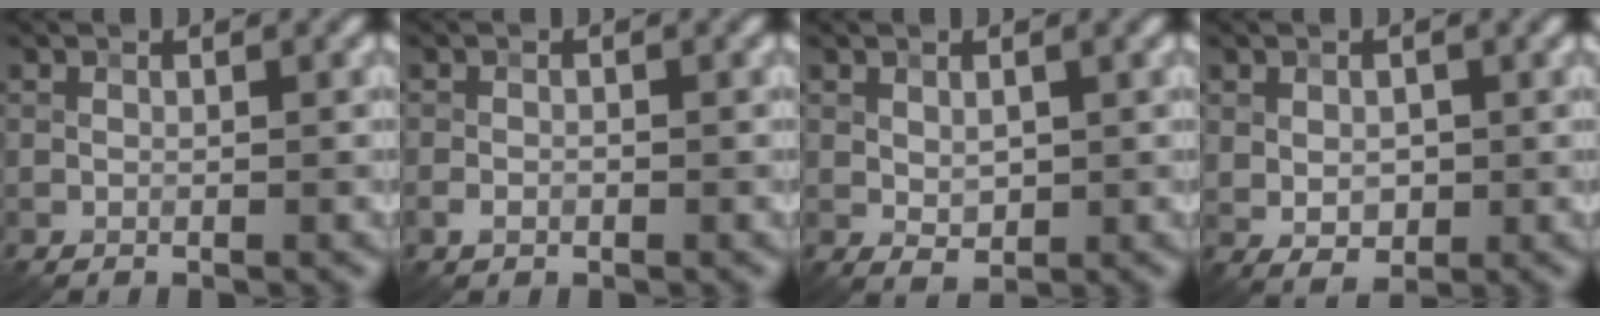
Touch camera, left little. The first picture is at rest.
{"total": 1.1, "force": [-0.5, 0.7, 0.7], "torque": [-0.012, 0.000, -0.010]}
{"total": 1.6, "force": [0.3, 1.0, 1.3], "torque": [-0.025, -0.004, 0.010]}
{"total": 2.5, "force": [0.0, 1.7, 1.8], "torque": [-0.033, -0.003, 0.003]}